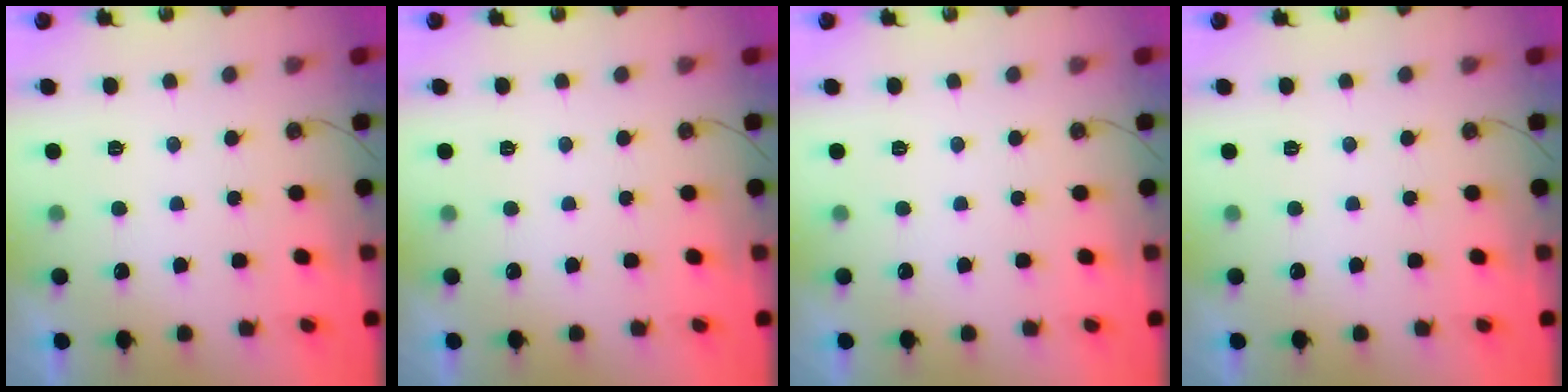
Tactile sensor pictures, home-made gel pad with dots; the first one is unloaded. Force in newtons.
{"total": 0.0}
{"total": 0.0}
{"total": 0.0}